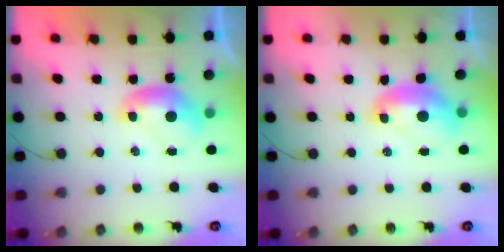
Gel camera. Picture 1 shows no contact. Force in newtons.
{"total": 2.7, "press": 2.6, "slide": 0.8}